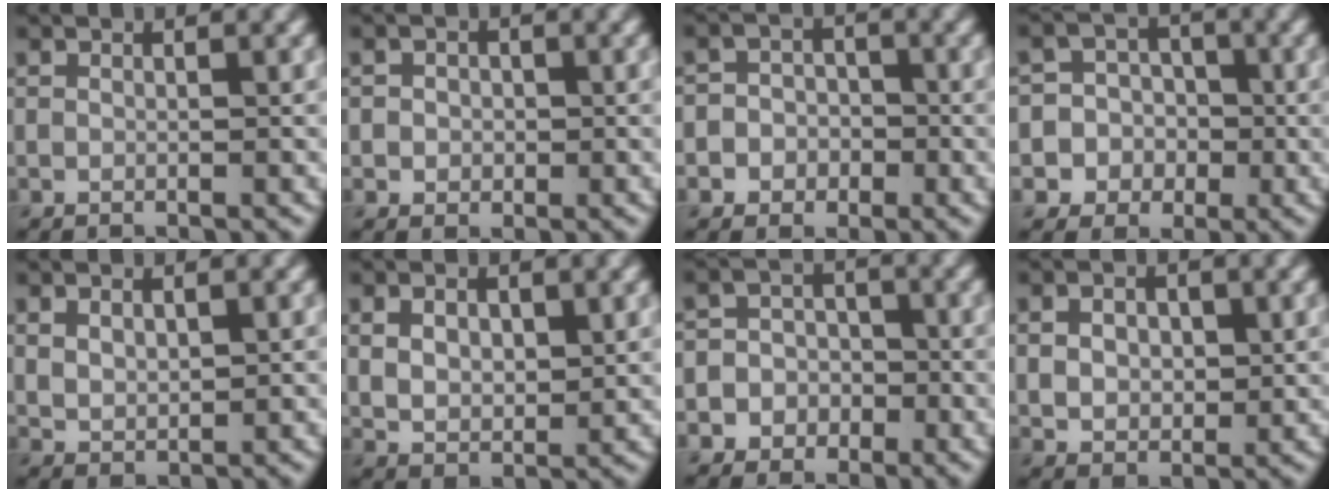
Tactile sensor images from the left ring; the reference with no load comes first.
{"total": 1.7, "force": [0.0, 1.5, 0.7], "torque": [-0.001, 0.000, -0.005]}
{"total": 3.9, "force": [-1.2, 3.6, 0.8], "torque": [0.015, 0.011, -0.041]}
{"total": 6.1, "force": [-1.3, 5.9, 0.6], "torque": [0.009, 0.019, -0.051]}
{"total": 1.8, "force": [0.6, 1.1, 1.3], "torque": [-0.029, -0.004, 0.018]}
{"total": 3.7, "force": [1.1, 2.4, 2.6], "torque": [-0.055, -0.004, 0.024]}
{"total": 4.7, "force": [-1.8, 4.4, 0.6], "torque": [0.019, 0.008, -0.051]}
{"total": 3.7, "force": [0.7, 2.6, 2.5], "torque": [-0.050, -0.004, 0.015]}